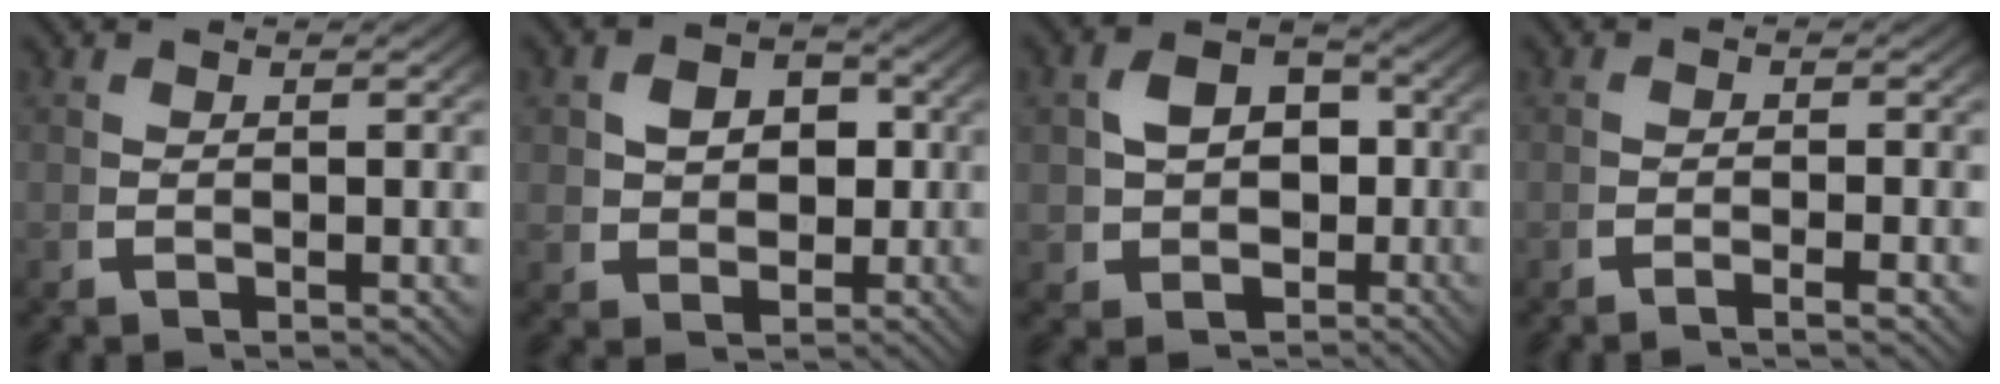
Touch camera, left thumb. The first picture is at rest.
{"total": 5.0, "force": [0.5, 4.0, 2.9], "torque": [-0.054, -0.019, 0.023]}
{"total": 8.1, "force": [-0.3, 6.9, 4.3], "torque": [-0.090, -0.036, 0.013]}
{"total": 1.1, "force": [-0.8, -0.1, 0.8], "torque": [-0.015, 0.002, -0.020]}